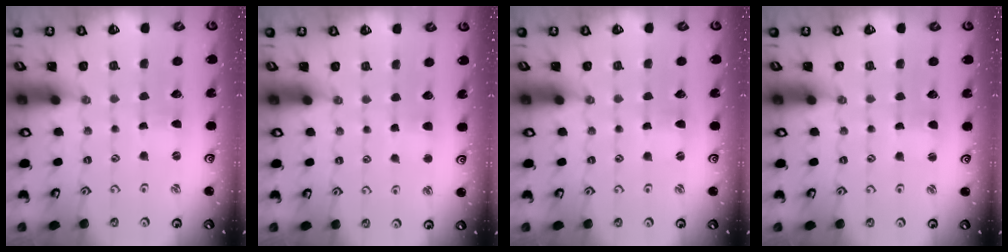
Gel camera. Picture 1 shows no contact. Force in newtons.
{"total": 2.8, "press": 2.8, "slide": 0.5}
{"total": 0.0}
{"total": 1.2, "press": 1.2, "slide": 0.0}